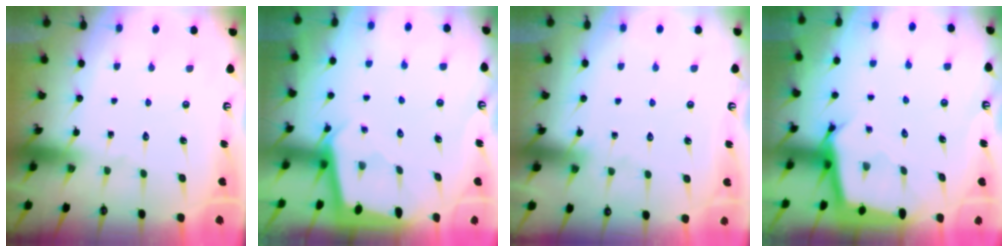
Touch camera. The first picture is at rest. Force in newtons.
{"total": 1.9, "press": 1.9, "slide": 0.1}
{"total": 3.8, "press": 3.7, "slide": 0.6}
{"total": 2.7, "press": 2.7, "slide": 0.1}